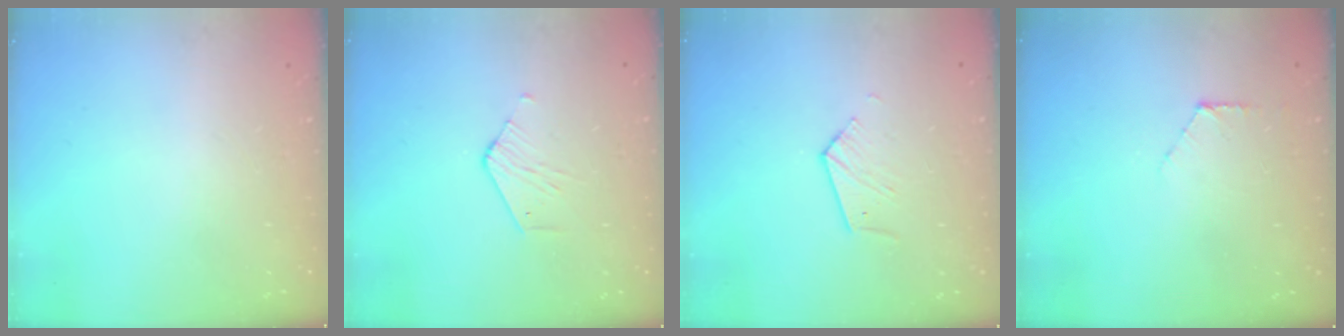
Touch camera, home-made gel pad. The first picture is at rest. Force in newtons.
{"total": 2.8, "press": 2.8, "slide": 0.2}
{"total": 3.9, "press": 3.9, "slide": 0.4}
{"total": 4.4, "press": 4.4, "slide": 0.4}